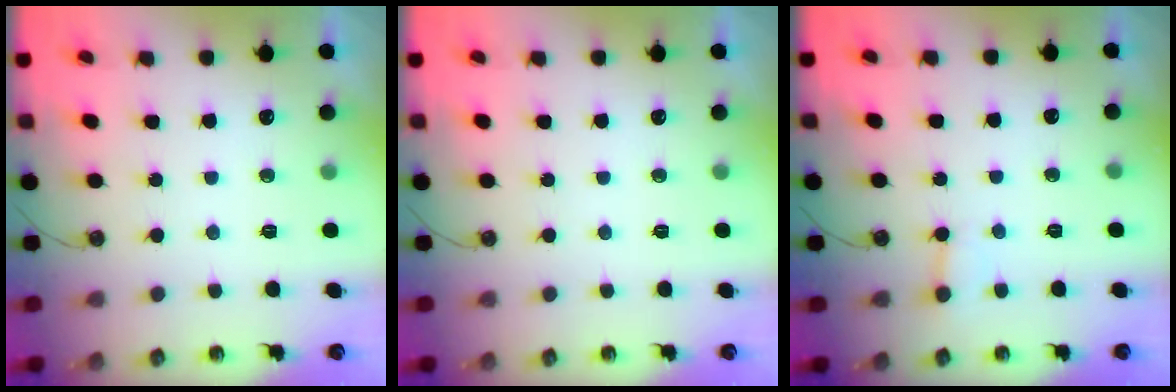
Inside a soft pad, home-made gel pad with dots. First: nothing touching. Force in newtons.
{"total": 0.0}
{"total": 2.0, "press": 2.0, "slide": 0.0}